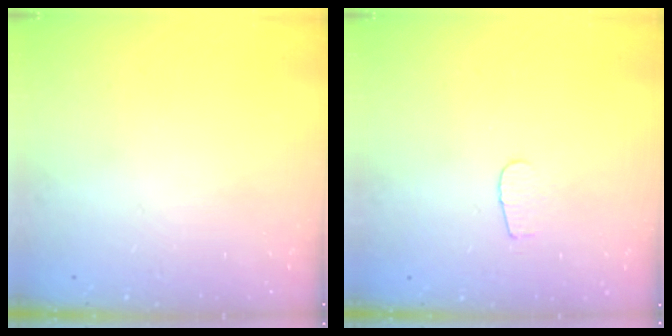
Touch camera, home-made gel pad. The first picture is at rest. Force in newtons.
{"total": 3.1, "press": 3.1, "slide": 0.3}